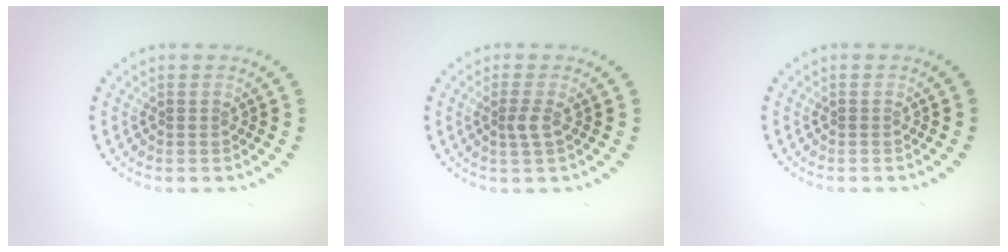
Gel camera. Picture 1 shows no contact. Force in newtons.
{"total": 1.4, "press": 1.1, "slide": 0.9}
{"total": 0.0}